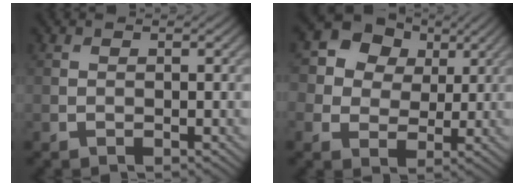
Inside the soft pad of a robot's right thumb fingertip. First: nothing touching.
{"total": 11.7, "force": [4.7, 9.5, 4.9], "torque": [-0.148, 0.034, 0.087]}